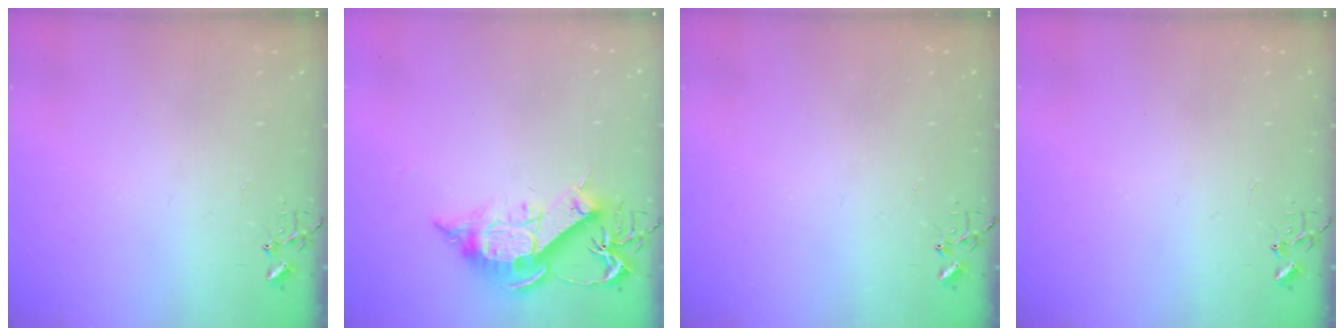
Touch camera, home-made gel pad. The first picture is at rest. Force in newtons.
{"total": 12.3, "press": 12.2, "slide": 1.2}
{"total": 0.0}
{"total": 0.0}